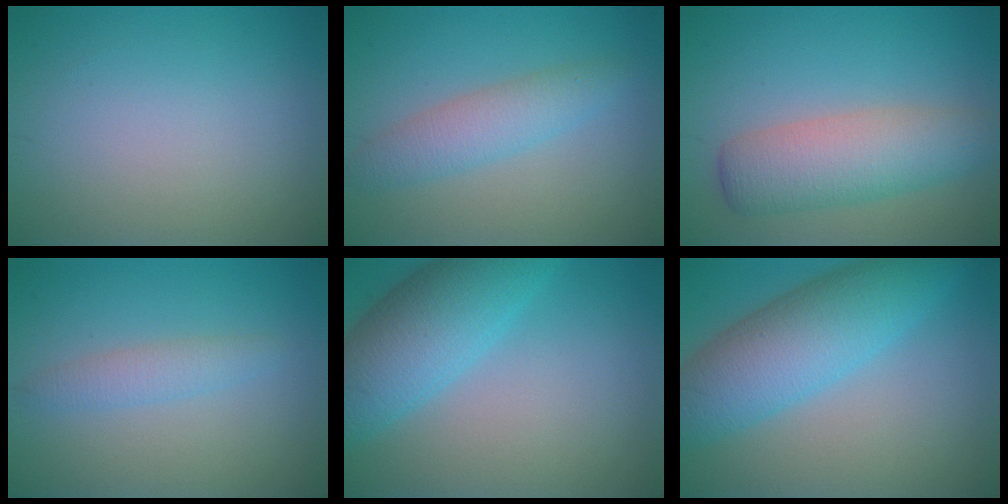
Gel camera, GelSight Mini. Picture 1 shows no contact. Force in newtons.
{"total": 3.3, "press": 3.3, "slide": 0.1}
{"total": 5.8, "press": 5.8, "slide": 0.2}
{"total": 1.9, "press": 1.9, "slide": 0.0}
{"total": 7.3, "press": 7.3, "slide": 0.2}
{"total": 8.0, "press": 8.0, "slide": 0.2}